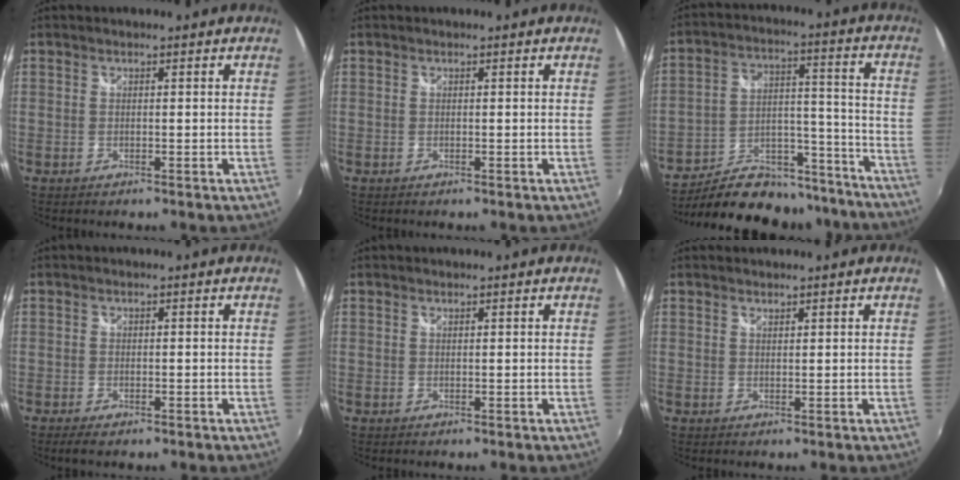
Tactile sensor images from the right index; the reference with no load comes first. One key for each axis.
{"total": 0.0}
{"total": 23.4, "fx": -19.7, "fy": 9.8, "fz": 8.1, "tx": -0.146, "ty": 0.052, "tz": -0.260}
{"total": 2.8, "fx": -1.9, "fy": 1.2, "fz": 1.6, "tx": -0.036, "ty": -0.011, "tz": -0.033}
{"total": 0.0}
{"total": 0.7, "fx": 0.6, "fy": 0.2, "fz": 0.1, "tx": -0.002, "ty": 0.001, "tz": 0.012}